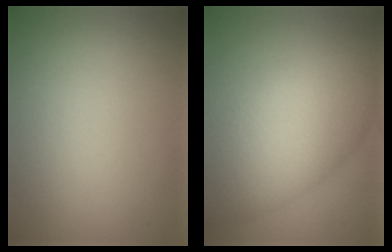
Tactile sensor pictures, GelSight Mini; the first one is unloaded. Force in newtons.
{"total": 8.8, "press": 8.8, "slide": 0.2}